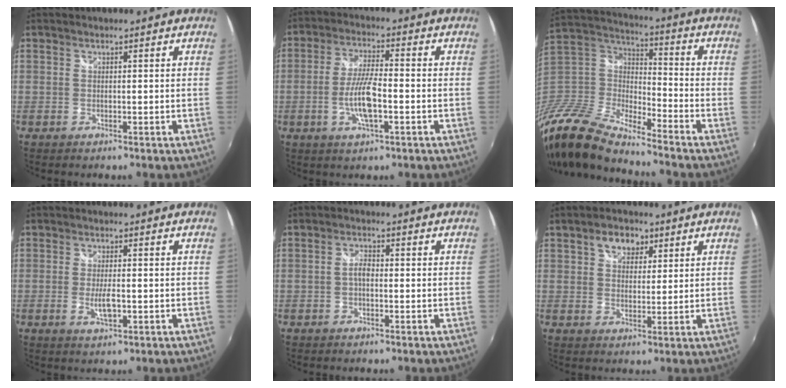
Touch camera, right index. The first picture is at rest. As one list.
[{"total": 8.0, "force": [-2.3, 1.6, 7.5], "torque": [-0.150, -0.002, -0.046]}, {"total": 17.7, "force": [-13.5, 5.9, 9.8], "torque": [-0.228, -0.021, -0.279]}, {"total": 3.7, "force": [-0.9, 1.2, 3.4], "torque": [-0.066, -0.007, -0.015]}, {"total": 2.1, "force": [-0.5, 1.1, 1.7], "torque": [-0.034, 0.007, -0.011]}, {"total": 5.4, "force": [2.8, 3.8, 2.7], "torque": [-0.039, 0.017, 0.047]}]